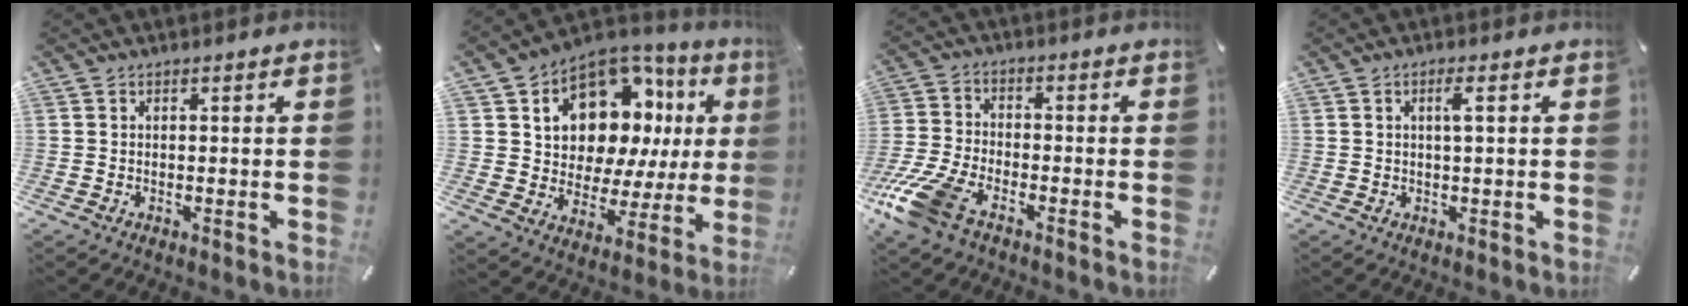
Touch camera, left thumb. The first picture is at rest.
{"total": 13.5, "force": [7.1, 9.3, 6.7], "torque": [-0.110, -0.071, 0.128]}
{"total": 11.5, "force": [-7.0, 5.4, 7.3], "torque": [-0.168, 0.018, -0.135]}
{"total": 2.7, "force": [0.8, 0.6, 2.5], "torque": [-0.043, 0.001, 0.009]}